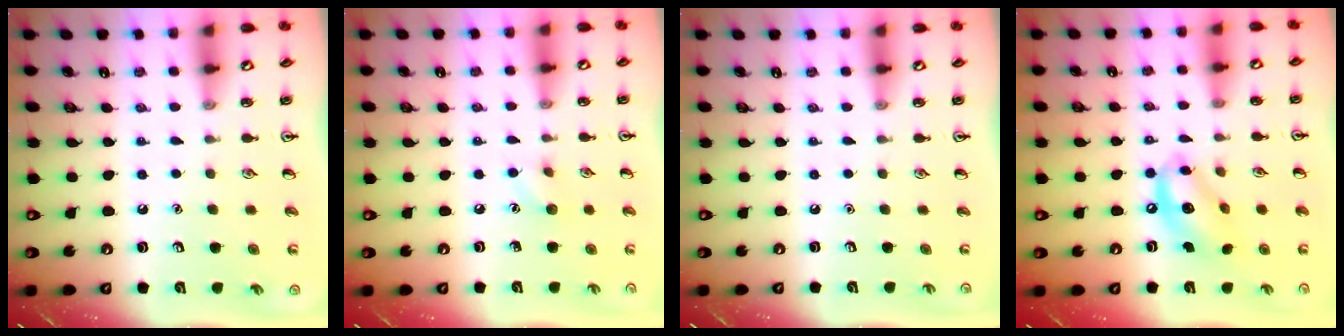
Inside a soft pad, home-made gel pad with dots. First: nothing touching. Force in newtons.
{"total": 5.6, "press": 5.4, "slide": 1.6}
{"total": 0.0}
{"total": 12.1, "press": 11.8, "slide": 3.0}